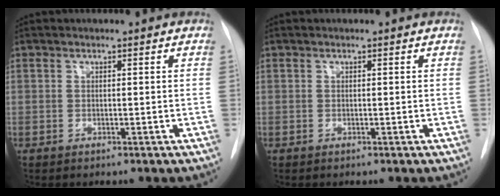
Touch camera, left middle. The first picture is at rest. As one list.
[{"total": 0.0}]